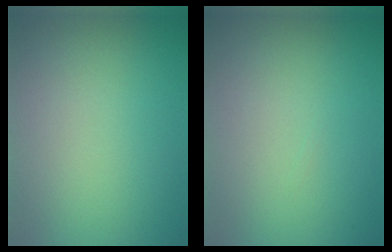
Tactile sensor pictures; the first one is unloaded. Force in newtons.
{"total": 0.0}